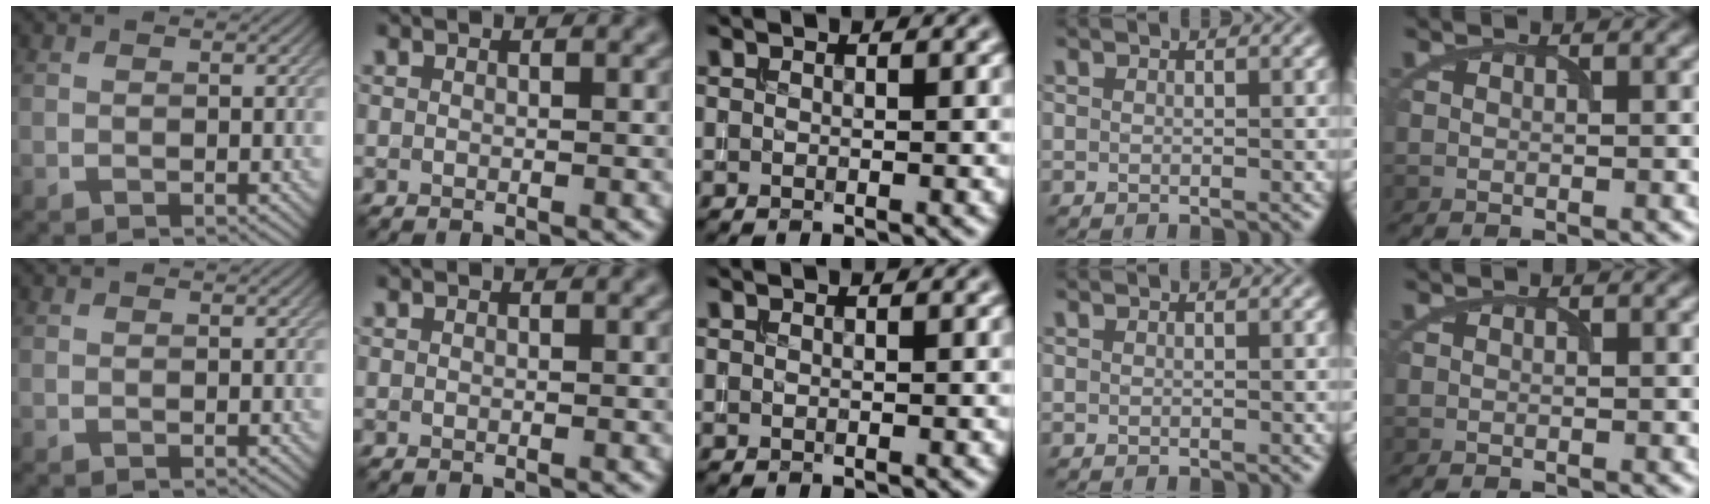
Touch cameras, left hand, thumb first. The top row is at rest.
{}